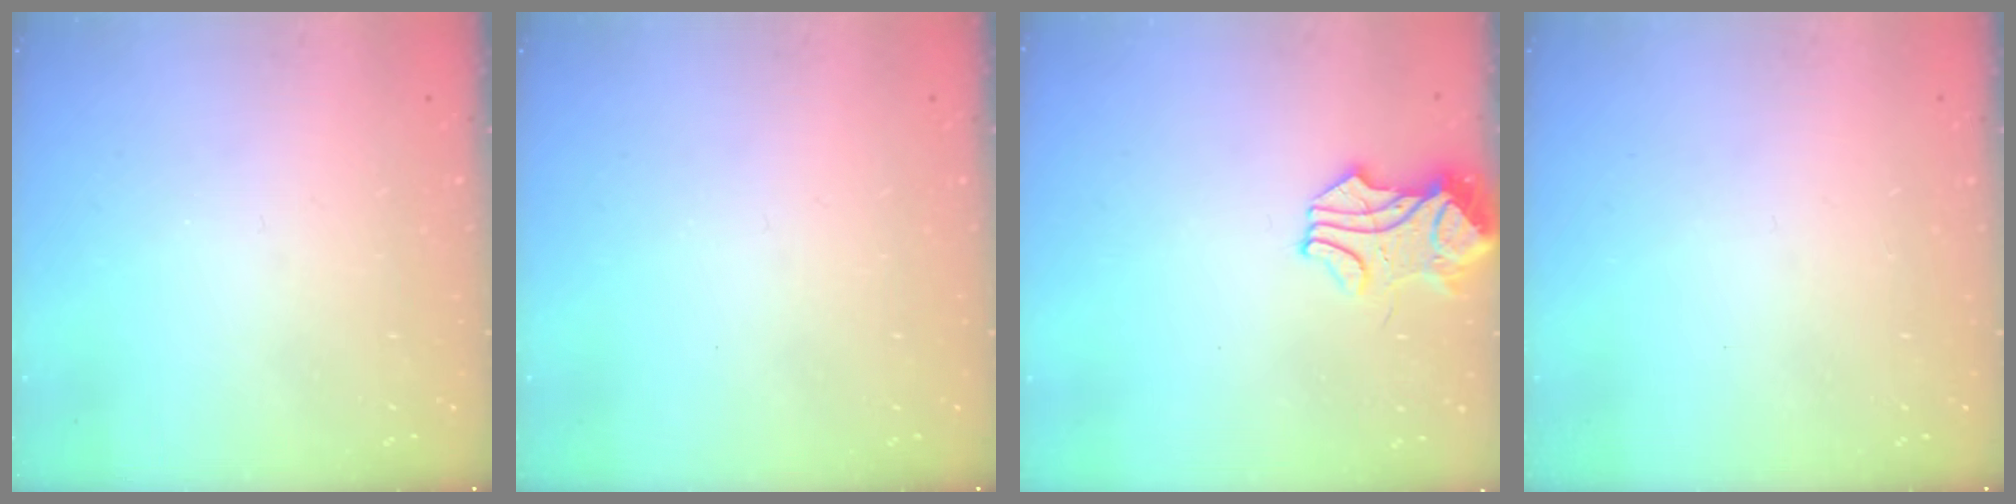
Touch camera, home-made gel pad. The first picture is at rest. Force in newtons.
{"total": 0.0}
{"total": 1.7, "press": 1.5, "slide": 0.8}
{"total": 0.0}